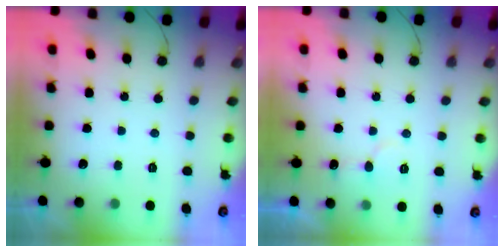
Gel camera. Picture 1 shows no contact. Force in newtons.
{"total": 6.0, "press": 6.0, "slide": 0.2}